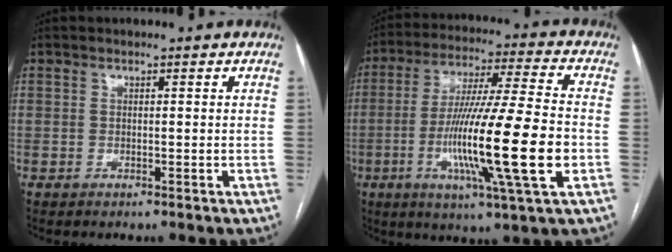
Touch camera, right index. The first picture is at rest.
{"total": 19.8, "force": [-4.6, 0.3, 19.3], "torque": [-0.347, -0.019, -0.084]}